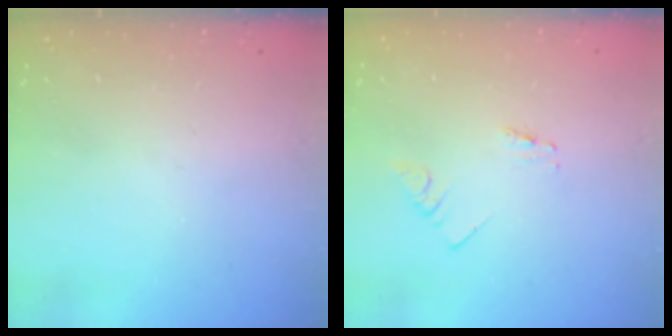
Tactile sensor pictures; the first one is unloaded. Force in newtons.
{"total": 0.7, "press": 0.7, "slide": 0.1}